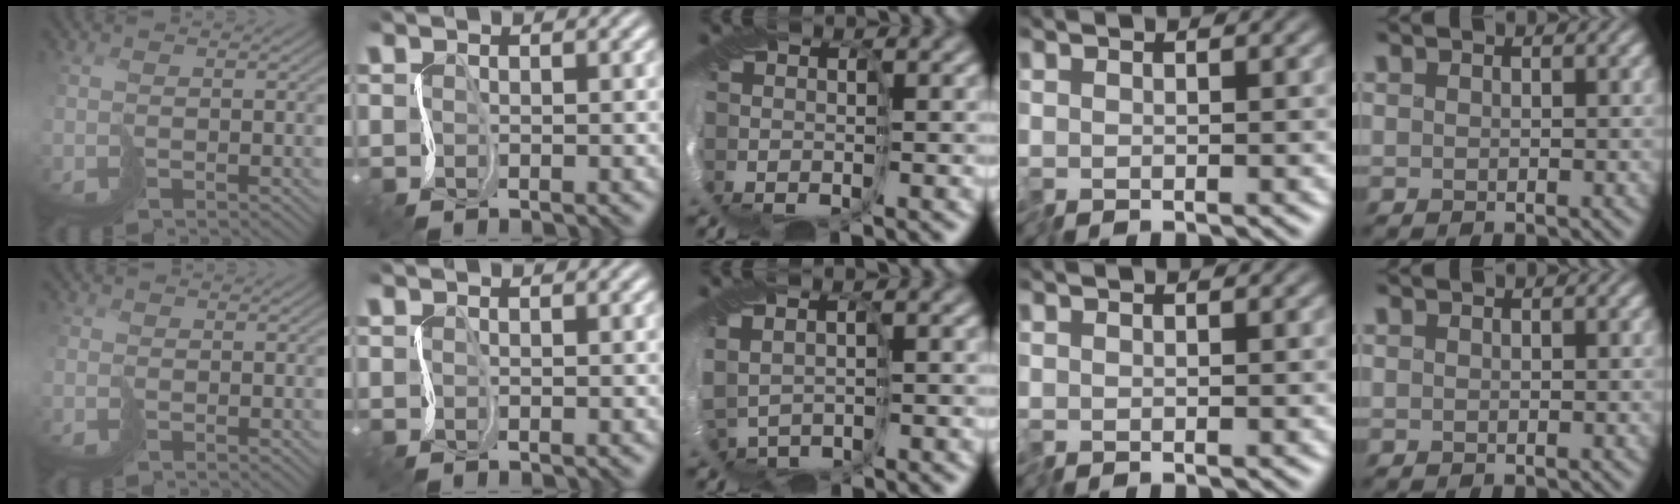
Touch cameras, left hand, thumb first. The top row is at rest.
{"thumb": {"total": 1.1, "force": [-0.3, 1.0, 0.4], "torque": [-0.012, -0.002, -0.007]}, "middle": {"total": 1.8, "force": [1.7, 0.4, 0.0], "torque": [-0.022, 0.013, 0.040]}}